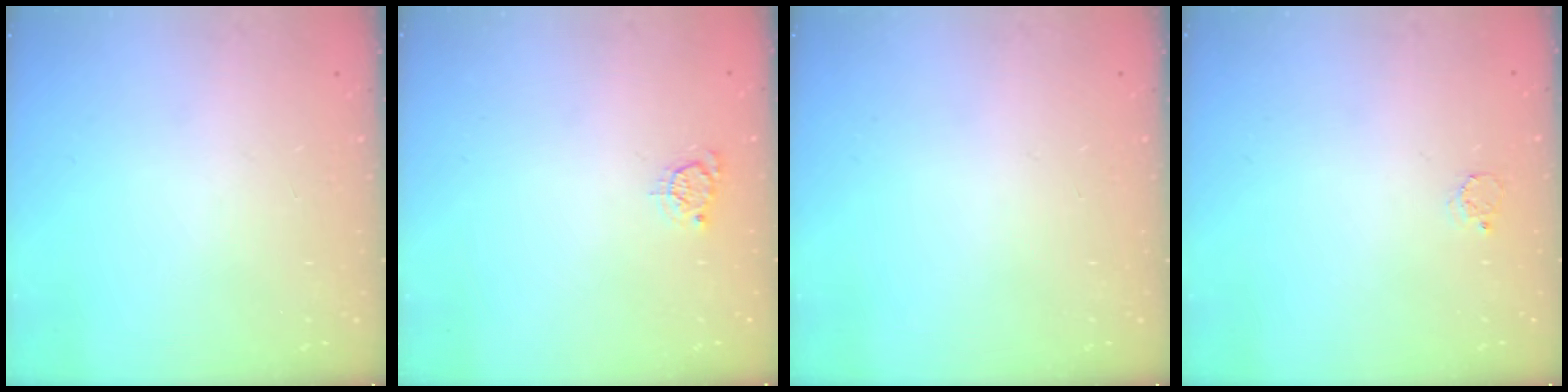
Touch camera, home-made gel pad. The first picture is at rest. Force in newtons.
{"total": 3.3, "press": 3.3, "slide": 0.4}
{"total": 0.0}
{"total": 2.3, "press": 2.3, "slide": 0.2}